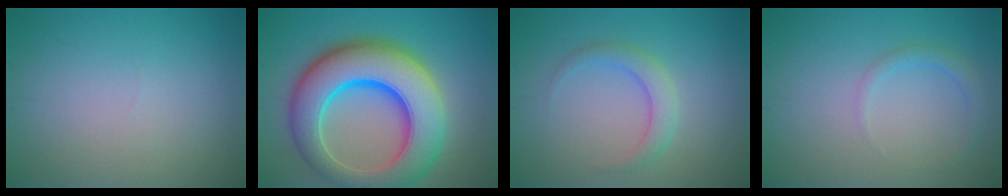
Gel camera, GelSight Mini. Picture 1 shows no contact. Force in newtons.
{"total": 12.7, "press": 12.7, "slide": 0.2}
{"total": 2.4, "press": 2.4, "slide": 0.0}
{"total": 1.5, "press": 1.5, "slide": 0.2}